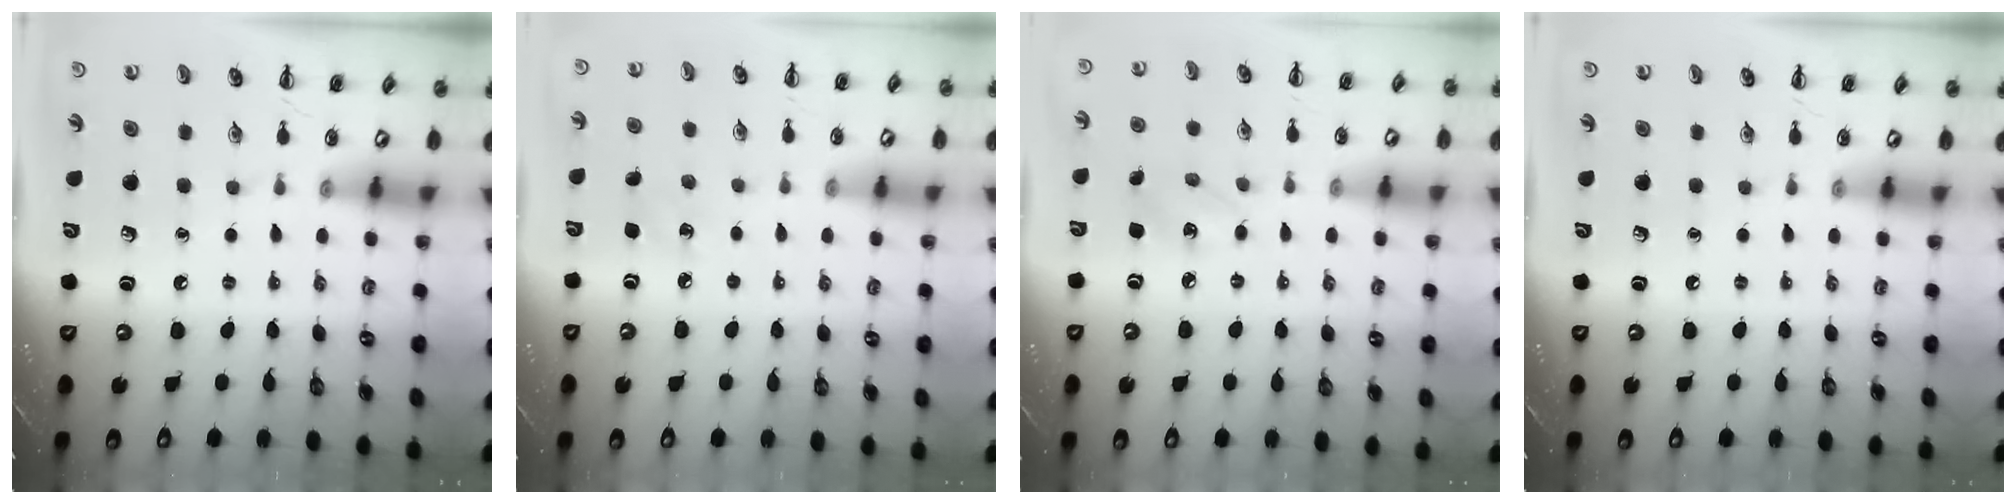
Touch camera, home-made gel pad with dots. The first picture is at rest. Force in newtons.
{"total": 4.8, "press": 4.6, "slide": 1.3}
{"total": 5.5, "press": 5.3, "slide": 1.6}
{"total": 0.0}